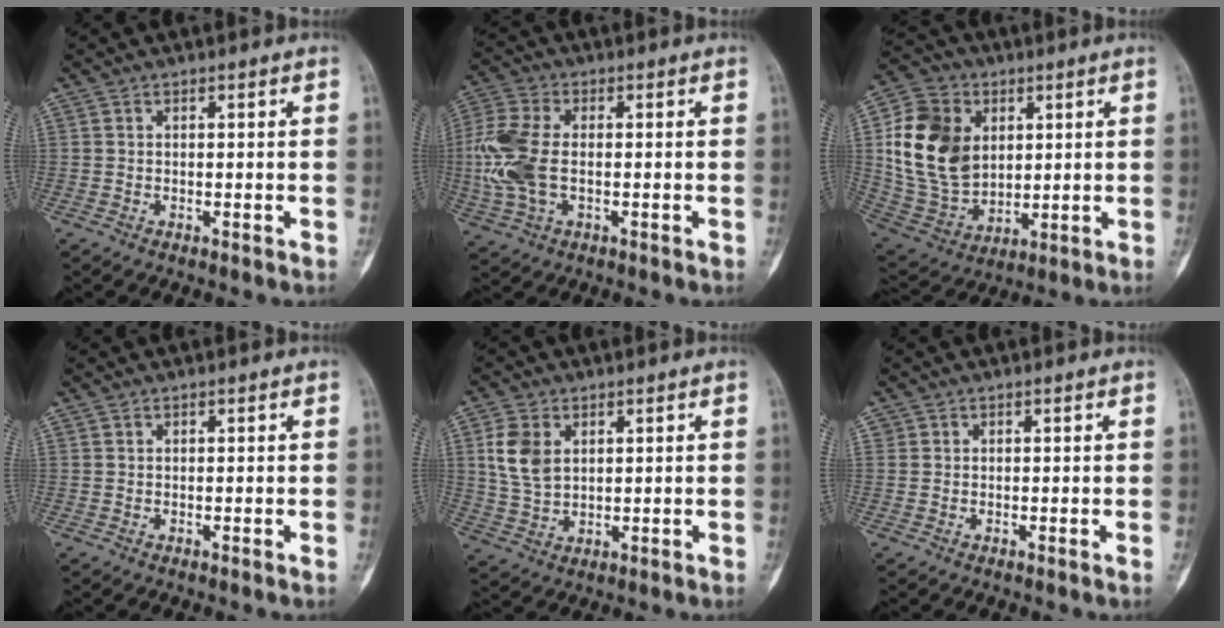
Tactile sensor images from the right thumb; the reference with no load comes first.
{"total": 12.0, "force": [-0.7, 7.0, 9.8], "torque": [-0.238, 0.008, -0.012]}
{"total": 18.5, "force": [3.8, 13.9, 11.6], "torque": [-0.201, -0.009, 0.083]}
{"total": 0.0}
{"total": 7.7, "force": [2.4, 5.2, 5.2], "torque": [-0.097, -0.006, 0.055]}
{"total": 0.5, "force": [0.2, 0.5, 0.1], "torque": [0.001, 0.001, 0.003]}